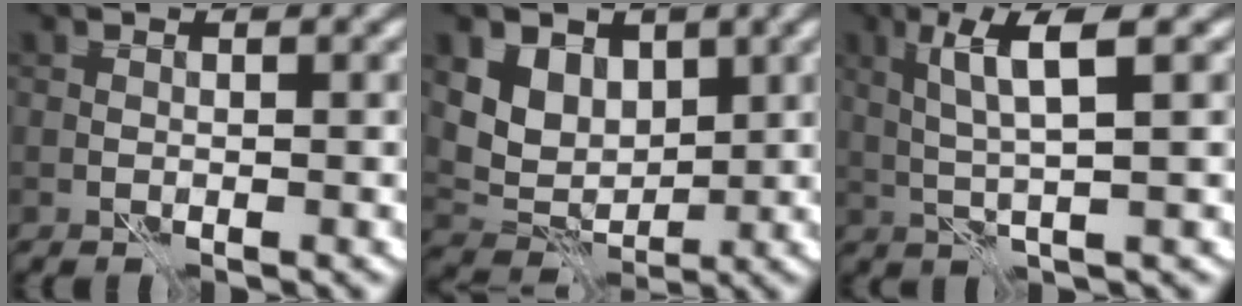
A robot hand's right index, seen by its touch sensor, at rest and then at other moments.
{"total": 5.6, "force": [2.5, 4.1, 2.7], "torque": [-0.065, -0.005, 0.045]}
{"total": 4.6, "force": [1.5, 0.3, 4.3], "torque": [-0.093, 0.001, 0.033]}